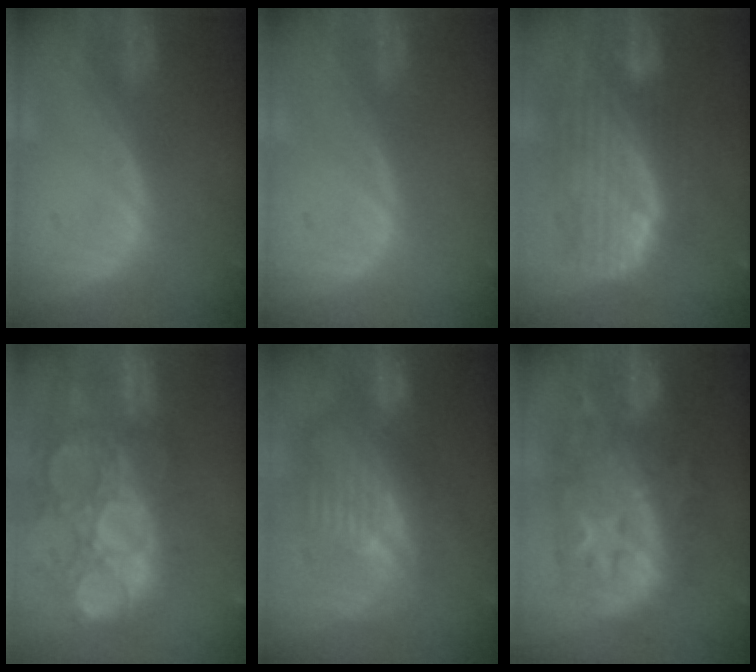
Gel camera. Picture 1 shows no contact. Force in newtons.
{"total": 0.0}
{"total": 10.5, "press": 9.0, "slide": 5.4}
{"total": 15.1, "press": 12.7, "slide": 8.3}
{"total": 10.9, "press": 9.6, "slide": 5.1}
{"total": 12.4, "press": 12.3, "slide": 1.0}